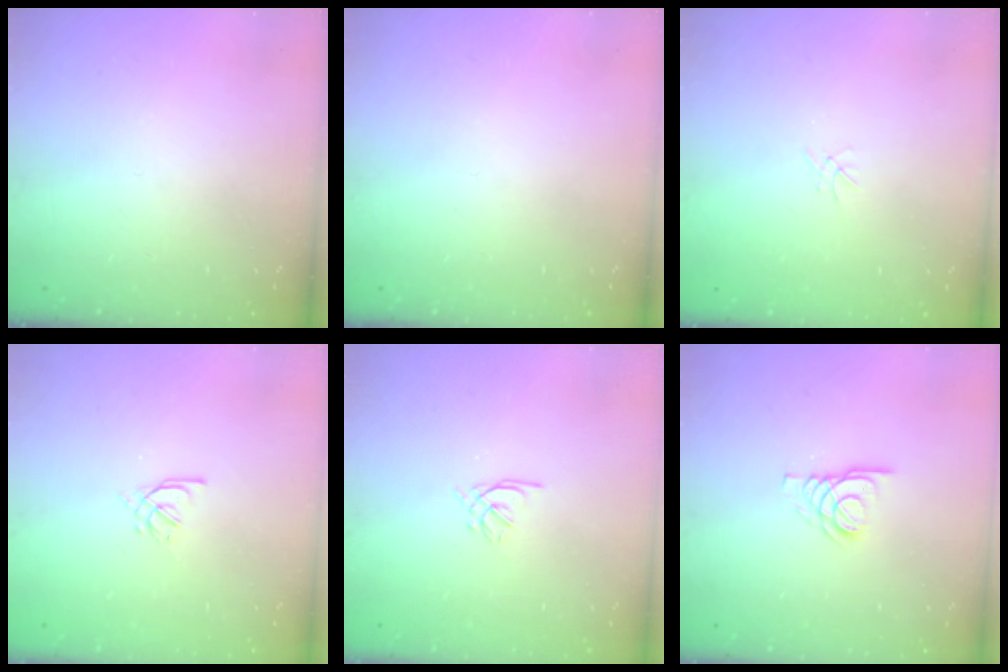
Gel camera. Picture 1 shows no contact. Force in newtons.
{"total": 0.0}
{"total": 0.0}
{"total": 2.9, "press": 2.8, "slide": 0.8}
{"total": 1.2, "press": 1.0, "slide": 0.5}
{"total": 2.8, "press": 2.8, "slide": 0.3}